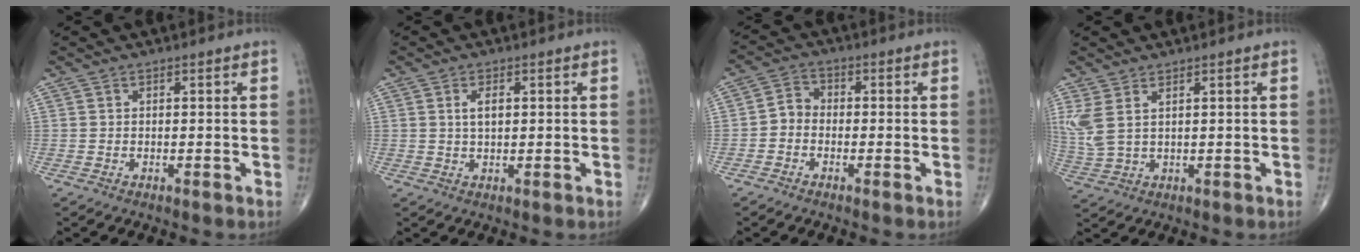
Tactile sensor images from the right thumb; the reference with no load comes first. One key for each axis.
{"total": 2.9, "fx": 0.7, "fy": 1.5, "fz": 2.4, "tx": -0.043, "ty": -0.002, "tz": 0.012}
{"total": 3.7, "fx": -1.2, "fy": 3.0, "fz": 1.7, "tx": -0.017, "ty": 0.015, "tz": -0.036}
{"total": 5.7, "fx": 2.3, "fy": 2.6, "fz": 4.5, "tx": -0.123, "ty": -0.003, "tz": 0.057}